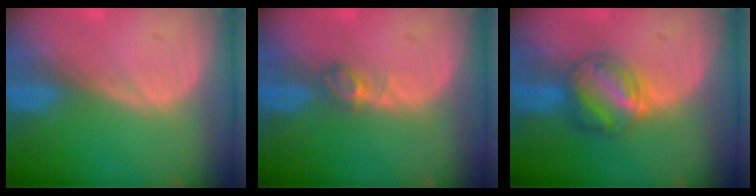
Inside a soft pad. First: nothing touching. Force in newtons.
{"total": 2.1, "press": 2.1, "slide": 0.4}
{"total": 5.8, "press": 5.8, "slide": 0.6}